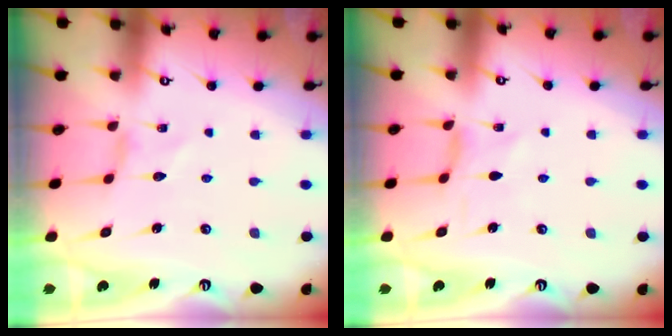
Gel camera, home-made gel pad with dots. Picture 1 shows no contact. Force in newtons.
{"total": 0.6, "press": 0.5, "slide": 0.3}